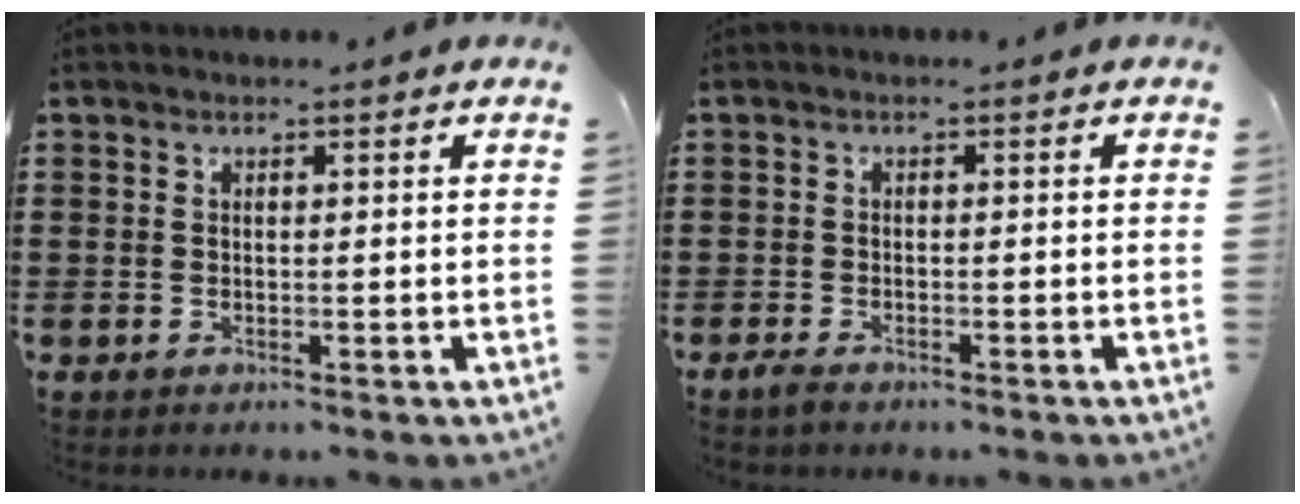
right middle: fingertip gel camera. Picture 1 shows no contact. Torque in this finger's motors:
{"motor_torque": [0.14, 0.09, 0.04, 0.02]}